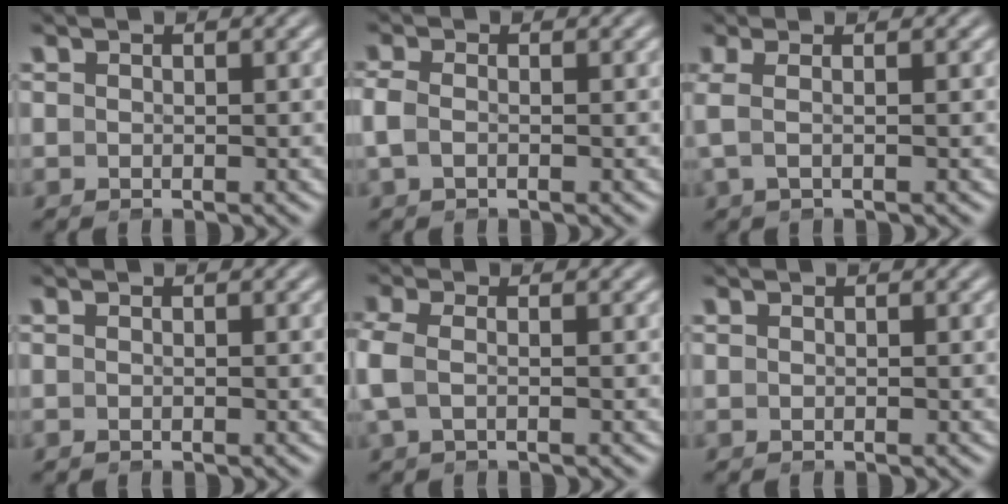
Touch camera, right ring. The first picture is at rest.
{"total": 1.5, "force": [-0.8, 0.6, 1.1], "torque": [-0.036, -0.002, -0.013]}
{"total": 1.9, "force": [-0.1, 0.0, 1.9], "torque": [-0.041, 0.008, -0.002]}
{"total": 0.0}
{"total": 1.8, "force": [-0.6, 0.6, 1.6], "torque": [-0.055, -0.004, -0.005]}
{"total": 0.0}